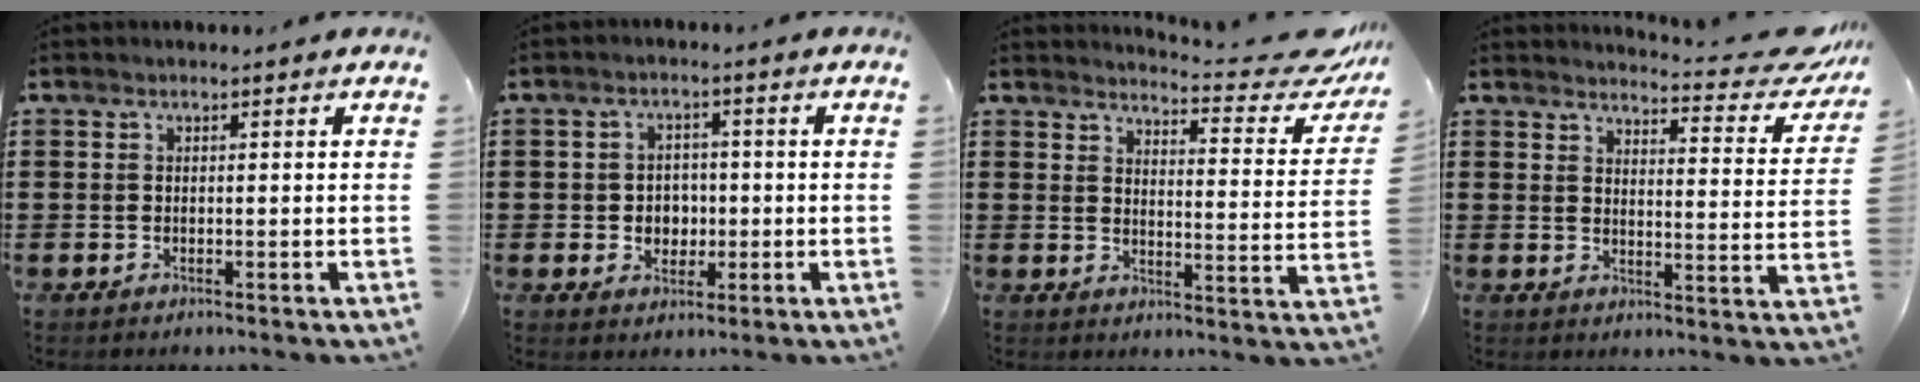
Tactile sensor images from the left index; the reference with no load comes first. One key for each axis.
{"total": 3.5, "fx": -0.2, "fy": 3.2, "fz": 1.5, "tx": -0.032, "ty": 0.005, "tz": -0.009}
{"total": 5.5, "fx": 5.1, "fy": 0.1, "fz": 2.1, "tx": -0.034, "ty": -0.047, "tz": 0.080}
{"total": 4.8, "fx": 4.4, "fy": 0.1, "fz": 1.9, "tx": -0.032, "ty": -0.038, "tz": 0.069}